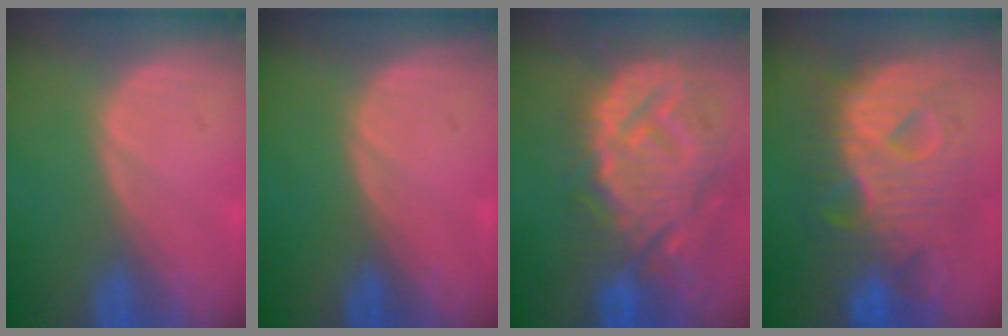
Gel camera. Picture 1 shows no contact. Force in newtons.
{"total": 0.0}
{"total": 14.4, "press": 12.4, "slide": 7.3}
{"total": 12.7, "press": 12.7, "slide": 1.3}